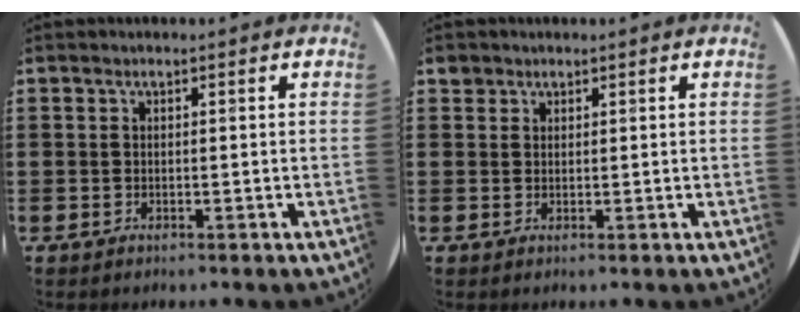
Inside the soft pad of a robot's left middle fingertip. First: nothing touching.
{"total": 1.4, "force": [1.1, 0.7, 0.0], "torque": [0.008, 0.000, 0.021]}